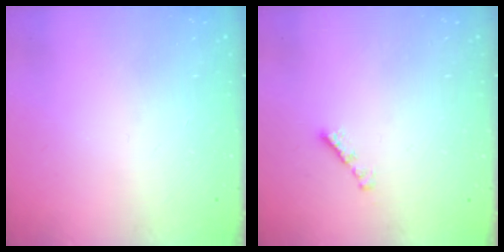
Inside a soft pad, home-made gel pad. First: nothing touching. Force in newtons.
{"total": 2.3, "press": 2.2, "slide": 0.4}